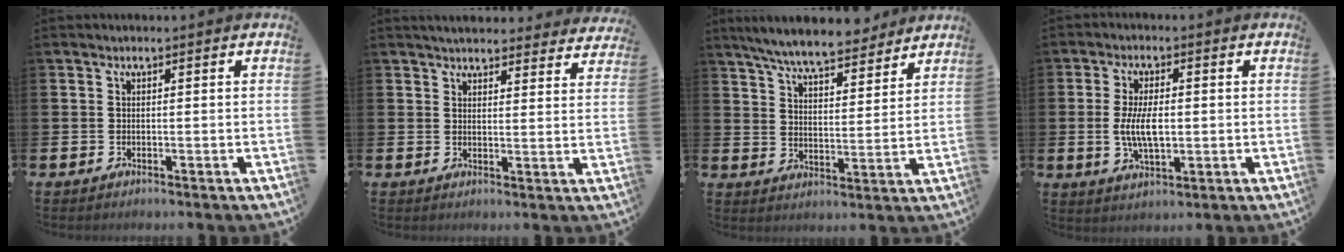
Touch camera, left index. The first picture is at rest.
{"total": 4.3, "force": [4.3, 0.6, 0.6], "torque": [-0.018, -0.021, 0.077]}
{"total": 8.0, "force": [7.5, 0.9, 2.7], "torque": [-0.073, -0.040, 0.132]}
{"total": 6.0, "force": [0.0, 2.7, 5.4], "torque": [-0.103, -0.003, -0.007]}